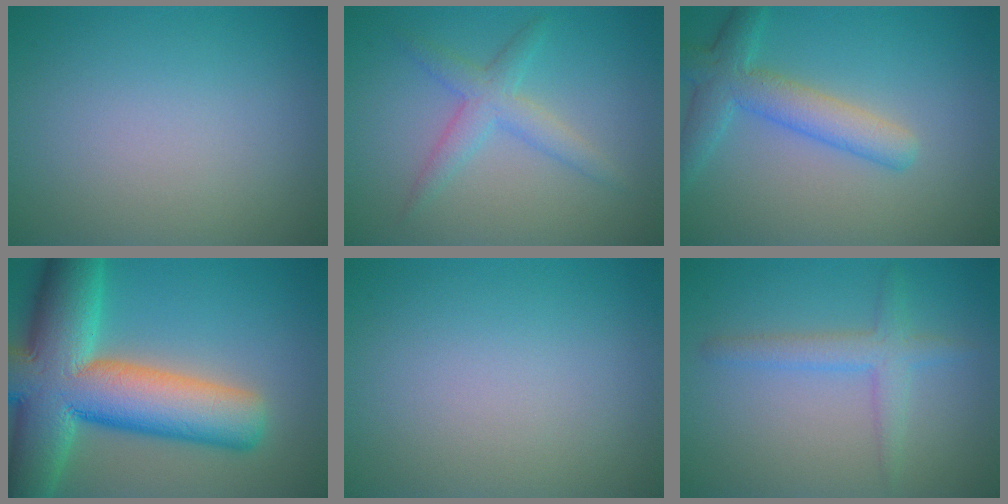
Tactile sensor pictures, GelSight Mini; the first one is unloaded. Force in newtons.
{"total": 2.8, "press": 2.8, "slide": 0.1}
{"total": 5.6, "press": 5.6, "slide": 0.3}
{"total": 15.0, "press": 14.9, "slide": 1.1}
{"total": 0.0}
{"total": 2.6, "press": 2.6, "slide": 0.1}